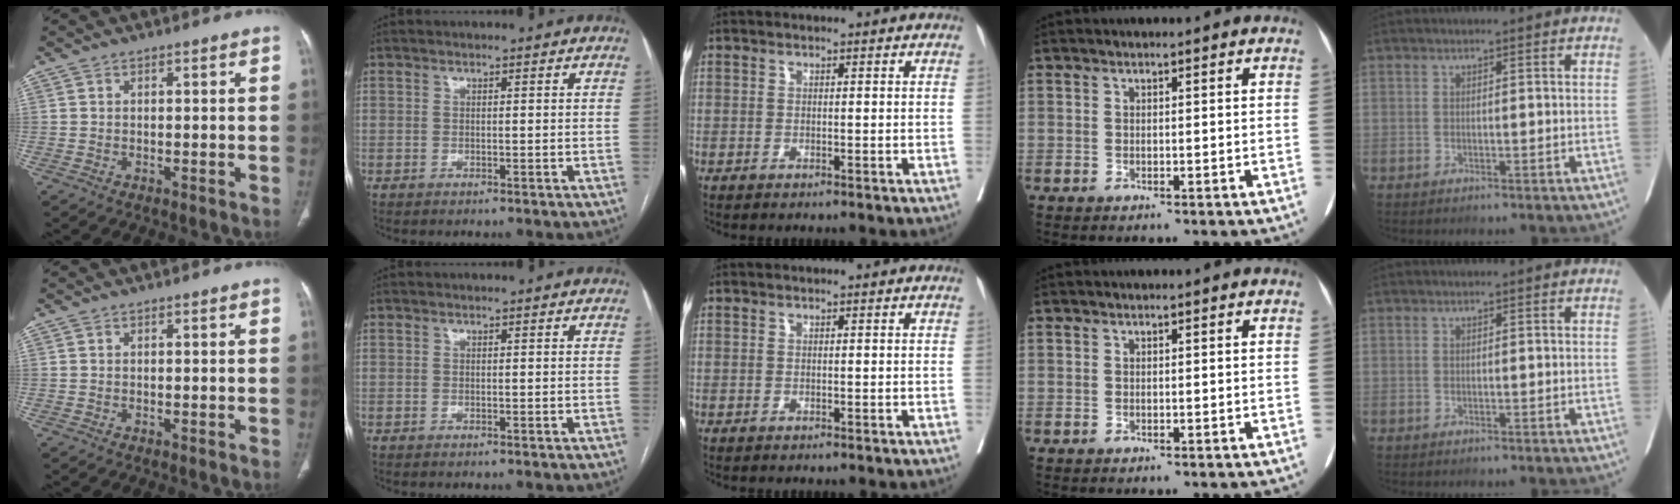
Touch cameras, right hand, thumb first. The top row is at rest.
{}